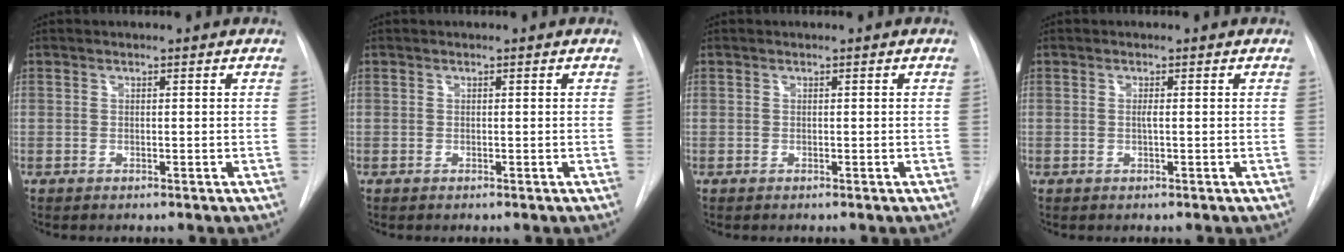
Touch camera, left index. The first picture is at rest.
{"total": 0.0}
{"total": 0.0}
{"total": 0.7, "force": [0.0, 0.0, 0.7], "torque": [-0.016, 0.000, -0.004]}